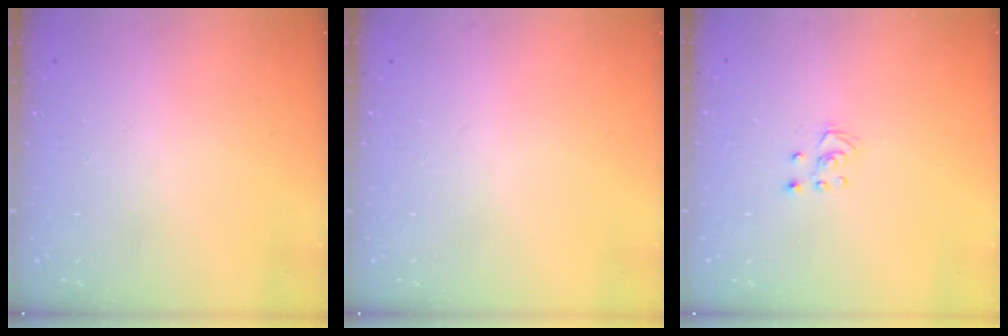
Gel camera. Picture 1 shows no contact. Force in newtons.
{"total": 0.0}
{"total": 2.5, "press": 2.5, "slide": 0.2}